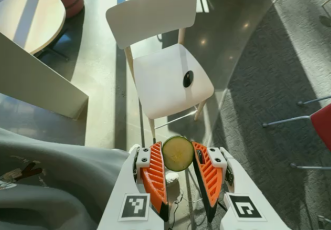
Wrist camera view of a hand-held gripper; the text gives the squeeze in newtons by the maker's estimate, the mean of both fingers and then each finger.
{"total": 8.6, "left": 8.4, "right": 8.7}